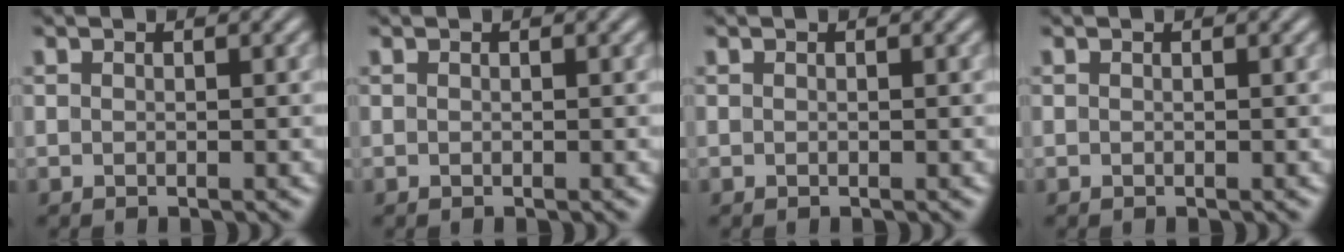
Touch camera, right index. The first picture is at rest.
{"total": 0.0}
{"total": 0.0}
{"total": 0.0}